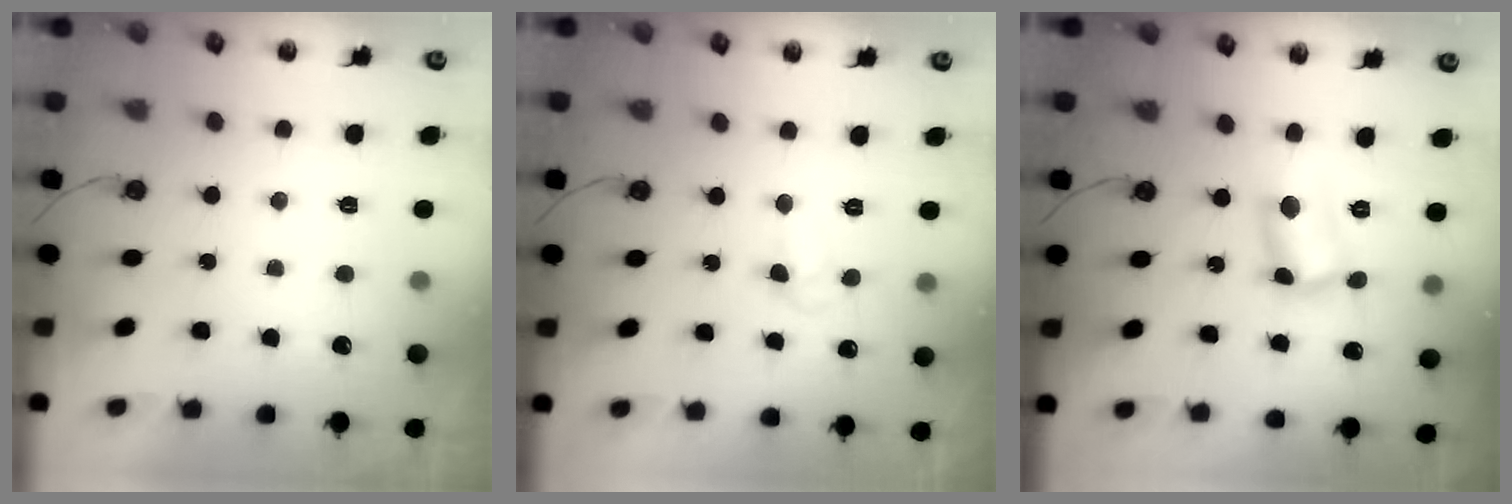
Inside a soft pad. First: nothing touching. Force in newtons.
{"total": 3.5, "press": 3.5, "slide": 0.8}
{"total": 8.5, "press": 8.5, "slide": 0.4}